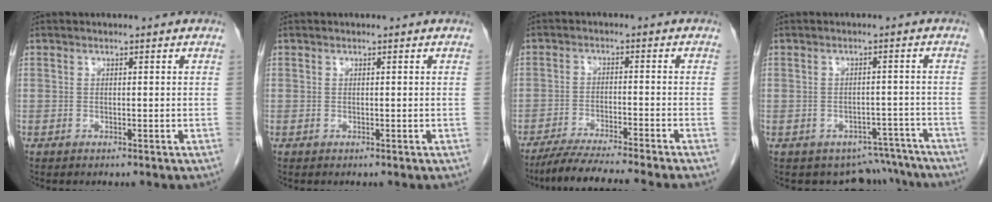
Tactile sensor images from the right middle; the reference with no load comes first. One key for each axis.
{"total": 0.0}
{"total": 10.7, "fx": -9.3, "fy": -1.4, "fz": 5.1, "tx": -0.061, "ty": -0.025, "tz": -0.148}
{"total": 7.9, "fx": -7.1, "fy": 3.6, "fz": -0.4, "tx": 0.027, "ty": 0.032, "tz": -0.078}